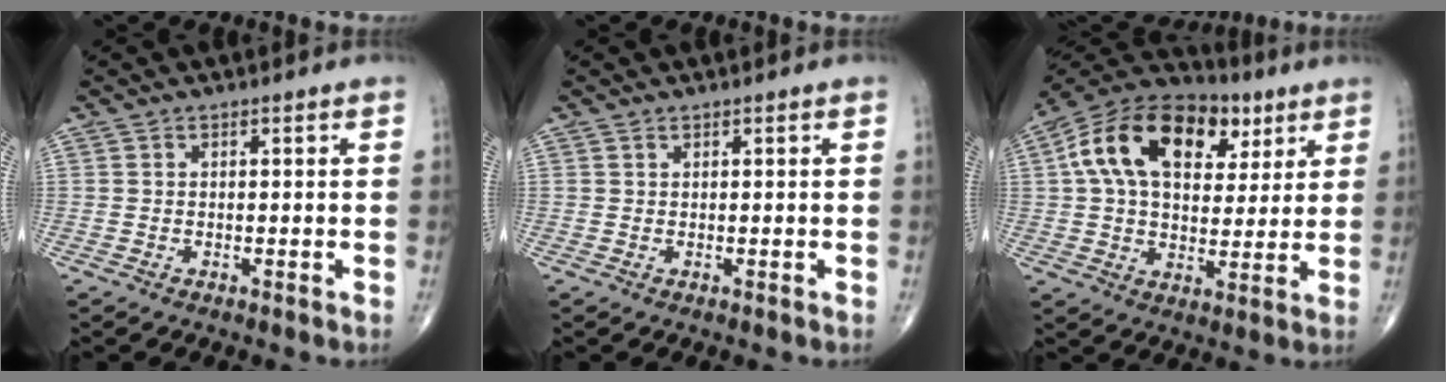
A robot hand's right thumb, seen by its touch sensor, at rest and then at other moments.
{"total": 0.0}
{"total": 21.8, "force": [7.6, 13.5, 15.4], "torque": [-0.243, 0.014, 0.117]}